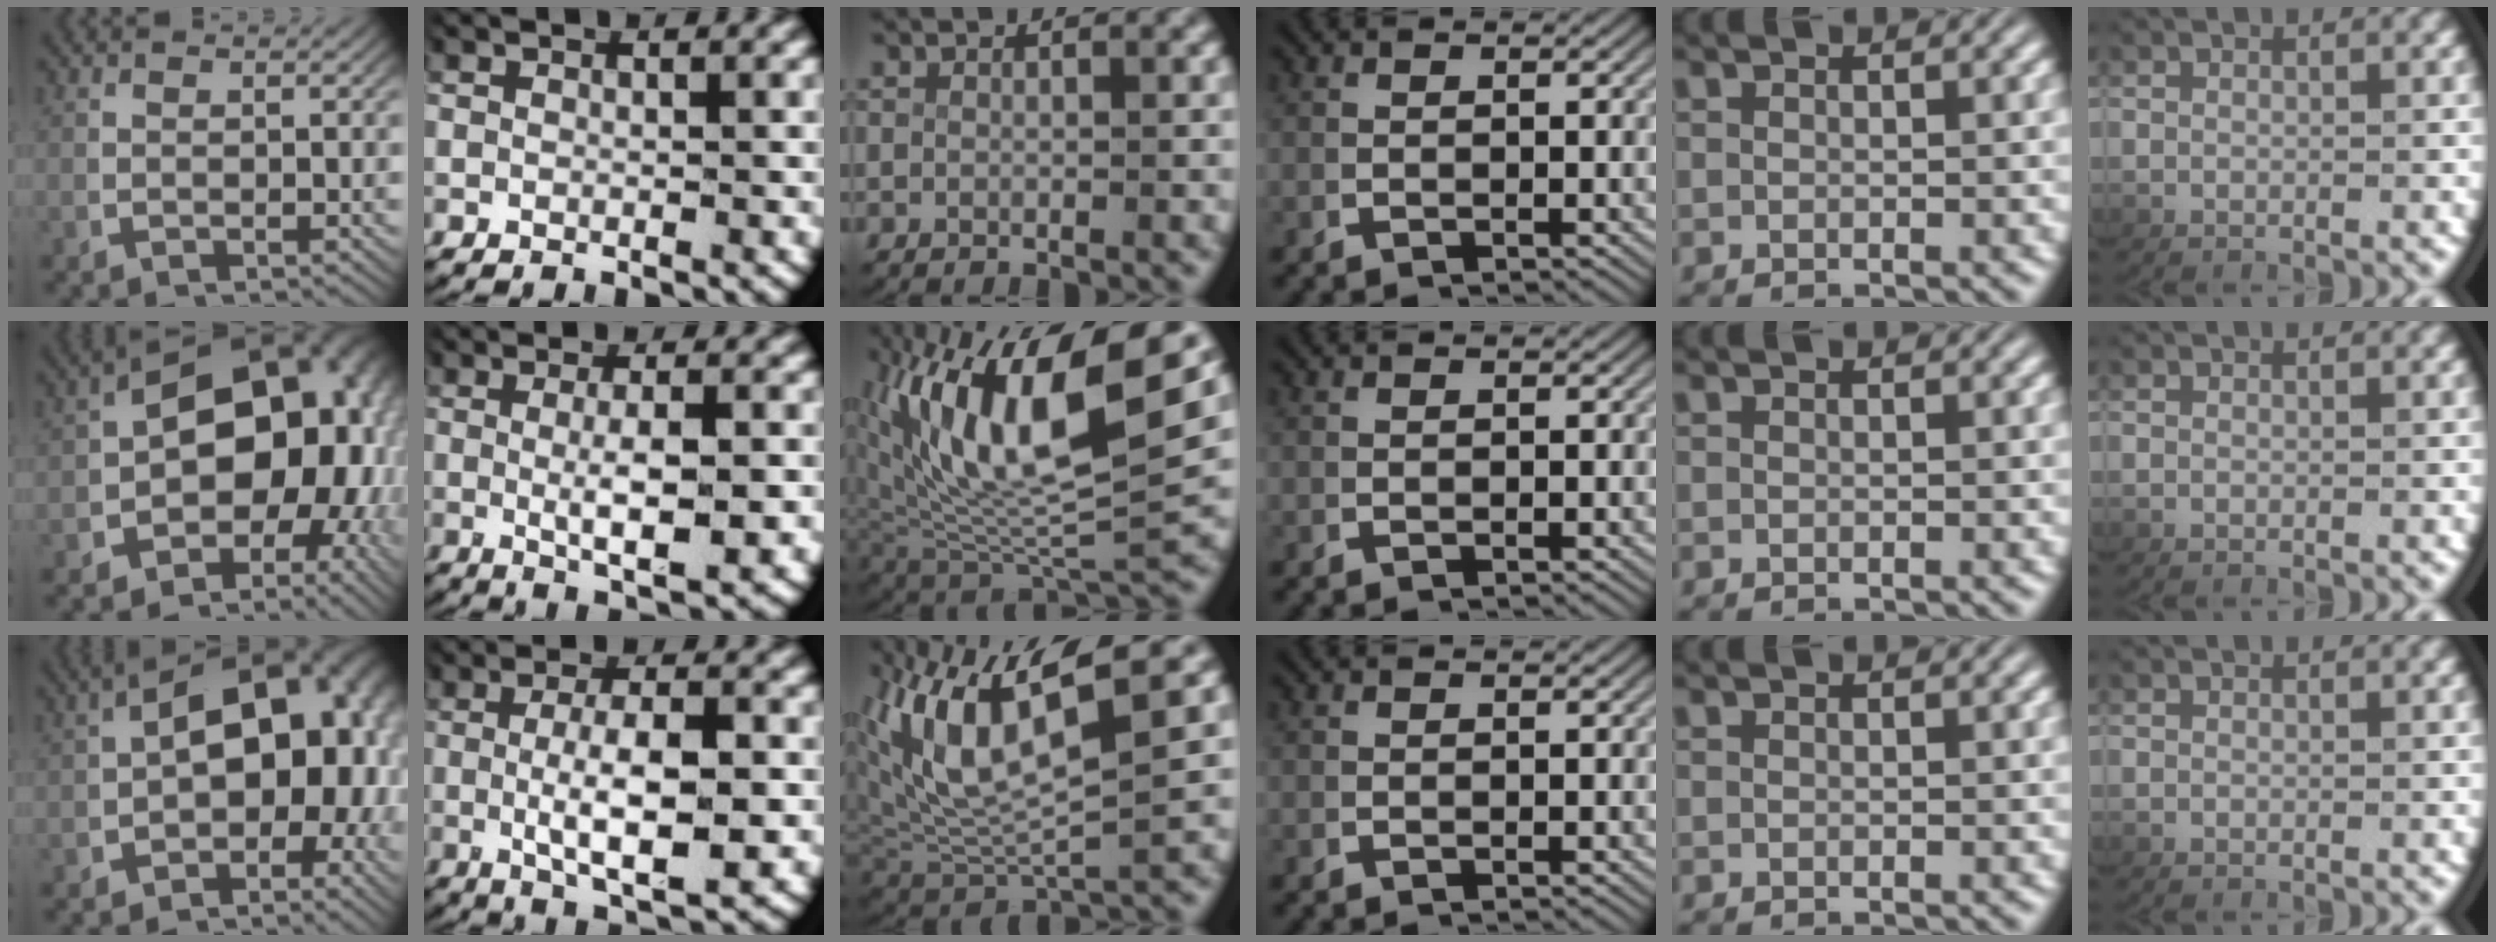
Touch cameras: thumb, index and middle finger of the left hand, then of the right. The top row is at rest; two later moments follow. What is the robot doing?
{"motion": "lift_and_place", "object": "ribbon"}